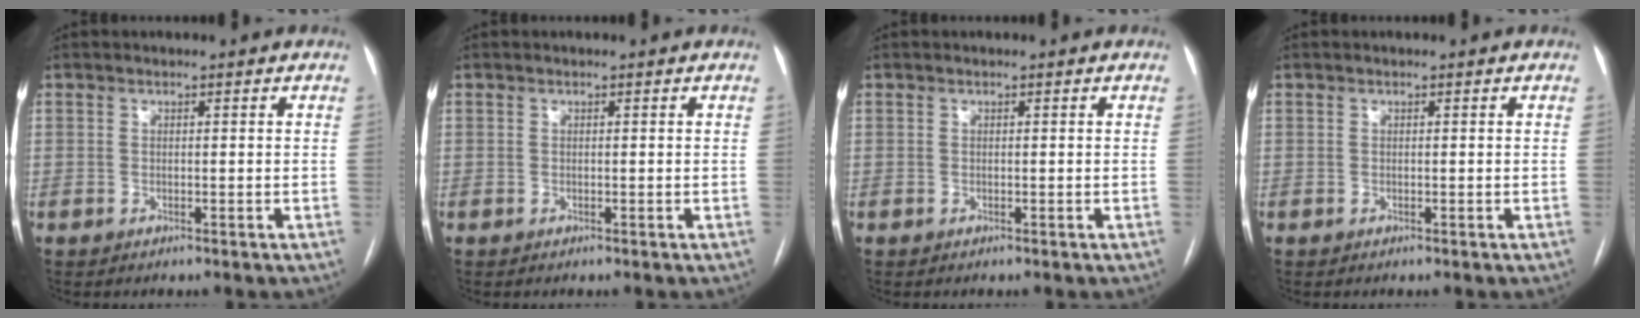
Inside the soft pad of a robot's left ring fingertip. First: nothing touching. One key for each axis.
{"total": 0.0}
{"total": 0.0}
{"total": 0.0}